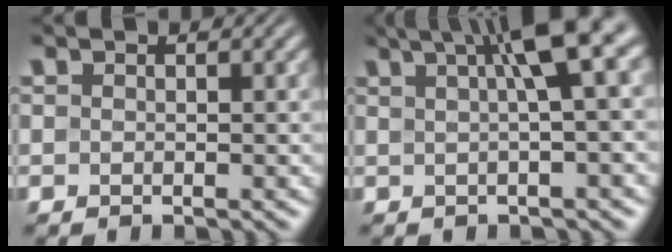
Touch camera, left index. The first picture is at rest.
{"total": 6.7, "force": [2.4, 1.2, 6.1], "torque": [-0.069, 0.027, 0.033]}